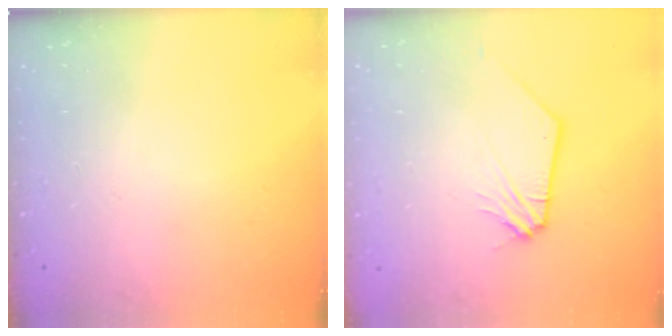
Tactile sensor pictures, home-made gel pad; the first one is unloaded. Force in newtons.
{"total": 1.9, "press": 1.9, "slide": 0.4}